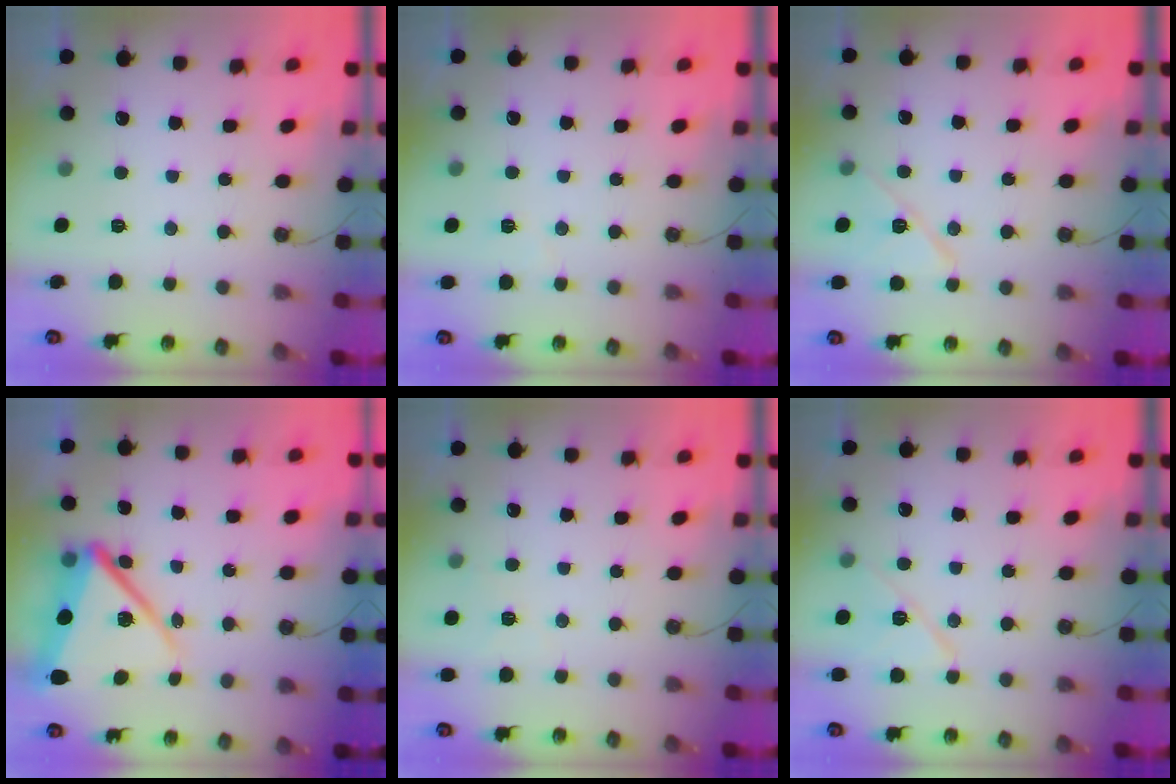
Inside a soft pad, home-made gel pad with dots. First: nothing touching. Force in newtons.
{"total": 4.3, "press": 4.1, "slide": 1.4}
{"total": 10.8, "press": 10.7, "slide": 0.9}
{"total": 16.3, "press": 16.2, "slide": 1.4}
{"total": 3.8, "press": 3.3, "slide": 1.9}
{"total": 10.6, "press": 10.6, "slide": 1.1}